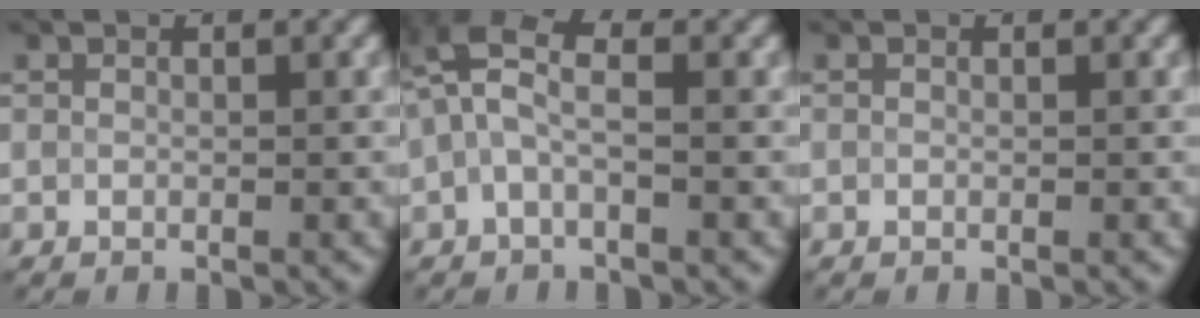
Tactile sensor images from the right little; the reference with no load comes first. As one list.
[{"total": 4.8, "force": [0.6, 2.3, 4.1], "torque": [-0.099, 0.018, 0.000]}, {"total": 0.0}]